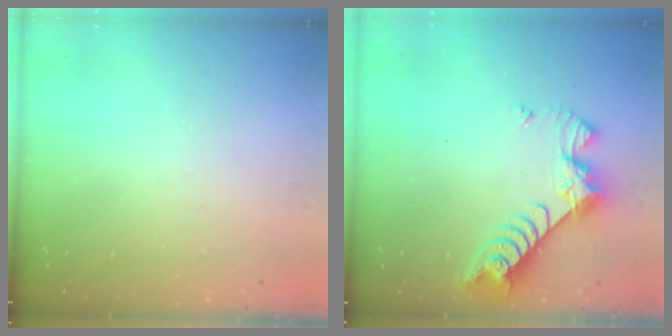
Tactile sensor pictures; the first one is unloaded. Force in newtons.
{"total": 7.6, "press": 7.5, "slide": 0.7}